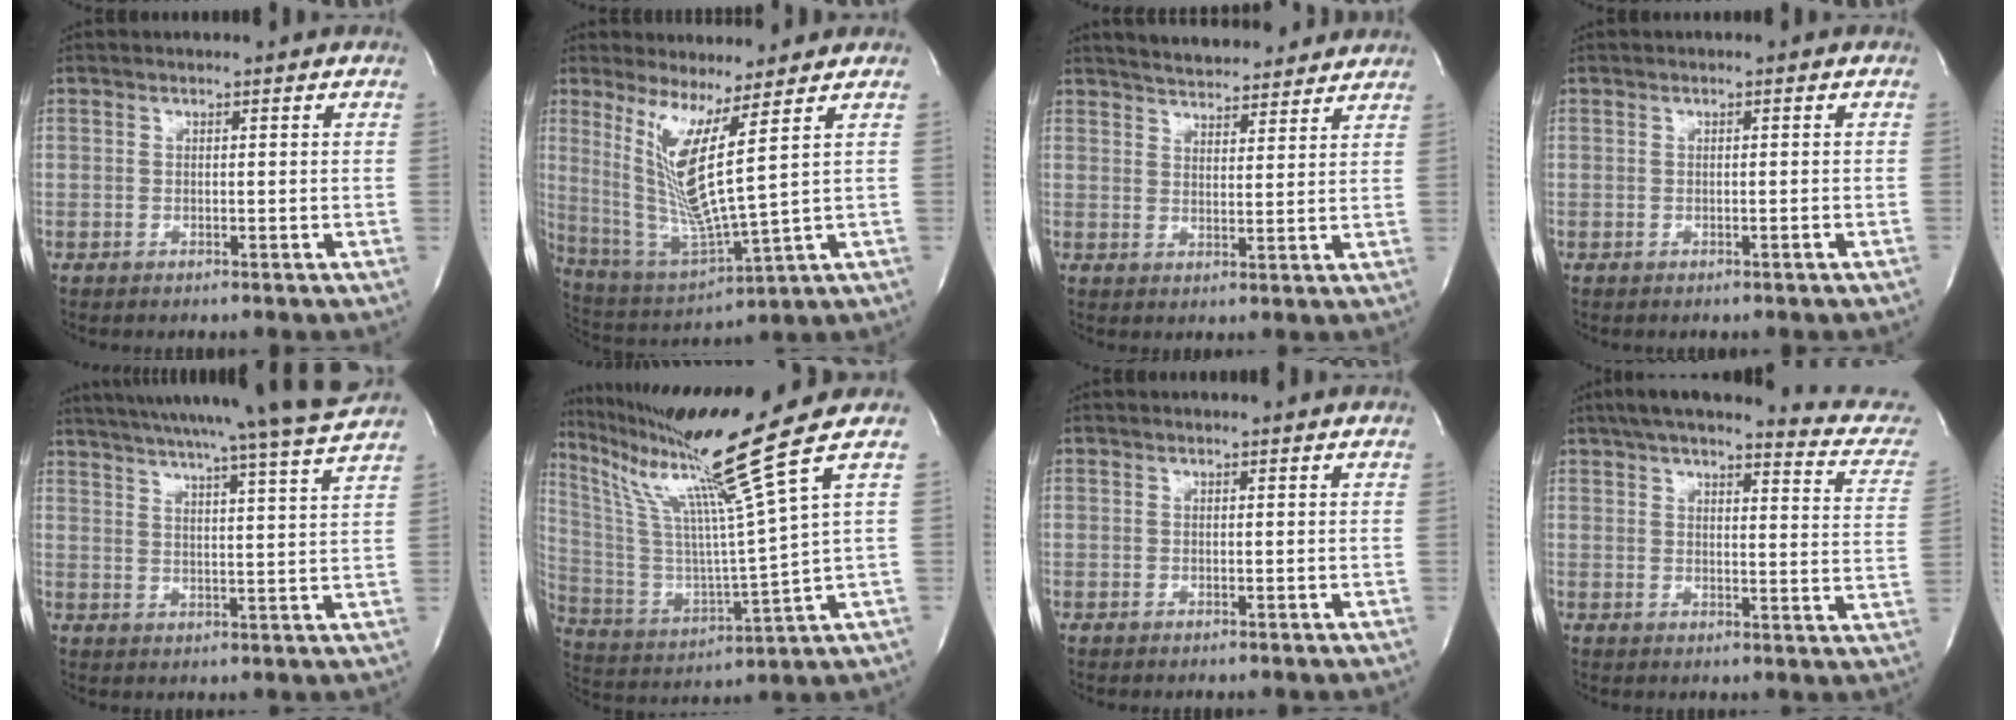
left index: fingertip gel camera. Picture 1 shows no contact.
{"total": 10.5, "force": [3.8, -0.9, 9.7], "torque": [-0.207, -0.030, 0.086]}
{"total": 12.2, "force": [11.2, 2.7, 3.9], "torque": [-0.052, 0.013, 0.152]}
{"total": 1.0, "force": [-0.6, -0.2, 0.8], "torque": [-0.016, 0.001, -0.003]}
{"total": 21.8, "force": [19.8, -2.4, 8.8], "torque": [-0.150, -0.047, 0.264]}
{"total": 16.8, "force": [12.3, -5.3, 10.2], "torque": [-0.191, -0.054, 0.231]}
{"total": 0.0}
{"total": 18.0, "force": [15.8, 2.5, 8.3], "torque": [-0.101, -0.023, 0.180]}